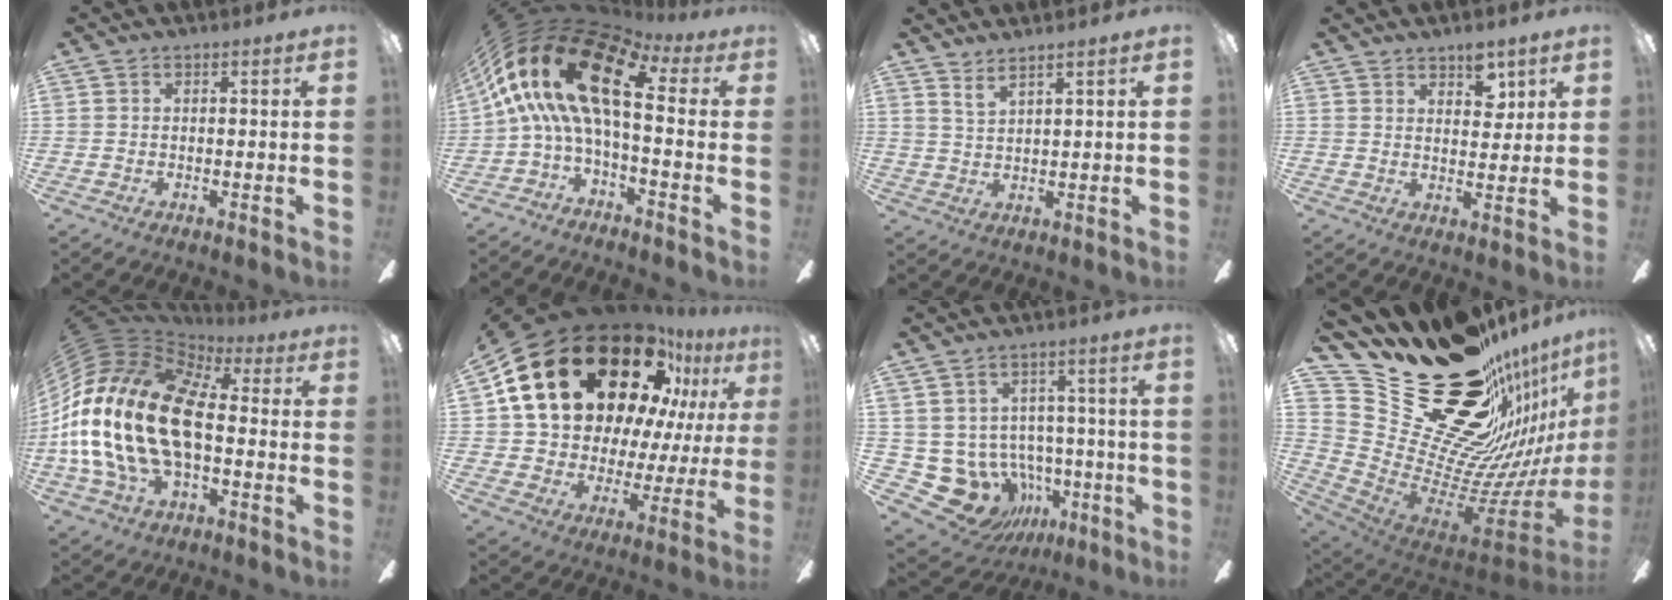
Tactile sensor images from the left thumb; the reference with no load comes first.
{"total": 21.1, "force": [3.6, 9.6, 18.5], "torque": [-0.370, -0.016, 0.061]}
{"total": 3.1, "force": [2.8, -0.3, 1.2], "torque": [-0.031, -0.011, 0.051]}
{"total": 6.6, "force": [4.4, 3.5, 3.4], "torque": [-0.020, -0.021, 0.071]}
{"total": 26.4, "force": [-1.4, 14.8, 21.8], "torque": [-0.476, 0.025, -0.023]}
{"total": 29.7, "force": [15.6, 17.2, 18.5], "torque": [-0.321, -0.088, 0.297]}
{"total": 11.8, "force": [-3.6, 10.3, 4.5], "torque": [-0.125, 0.003, -0.039]}
{"total": 32.1, "force": [20.2, 18.0, 17.3], "torque": [-0.217, -0.199, 0.431]}